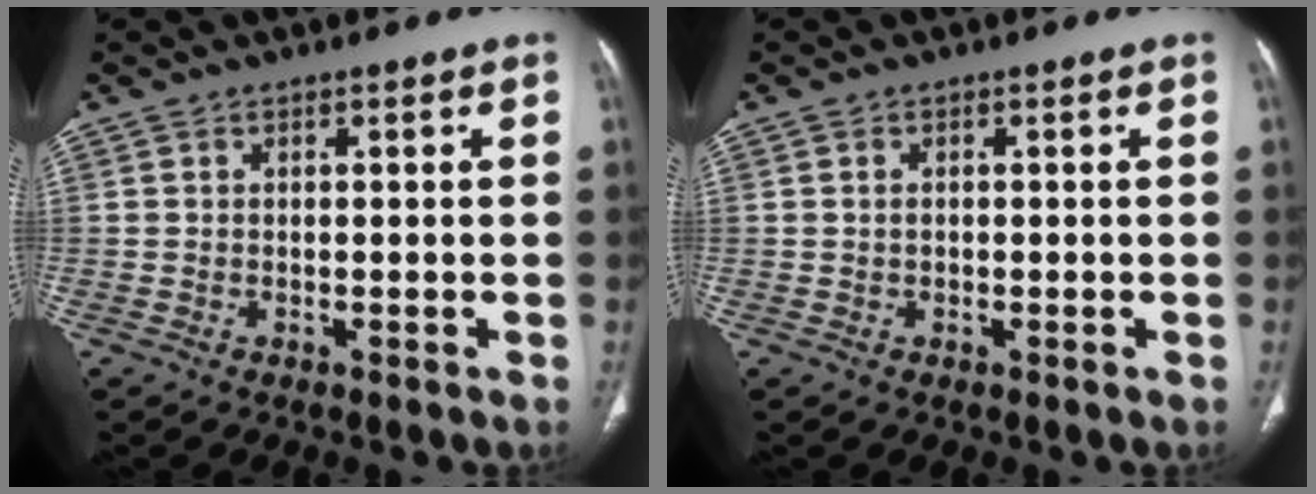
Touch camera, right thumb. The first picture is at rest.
{"total": 0.8, "force": [0.1, 0.6, 0.5], "torque": [-0.011, 0.003, 0.004]}